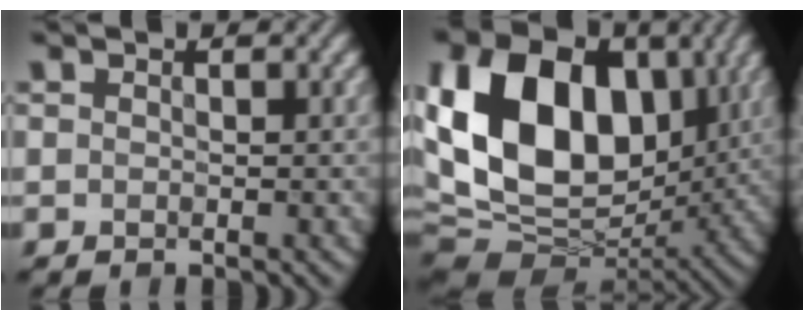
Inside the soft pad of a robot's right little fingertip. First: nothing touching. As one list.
[{"total": 17.2, "force": [2.9, 12.2, 11.9], "torque": [-0.240, 0.019, 0.041]}]